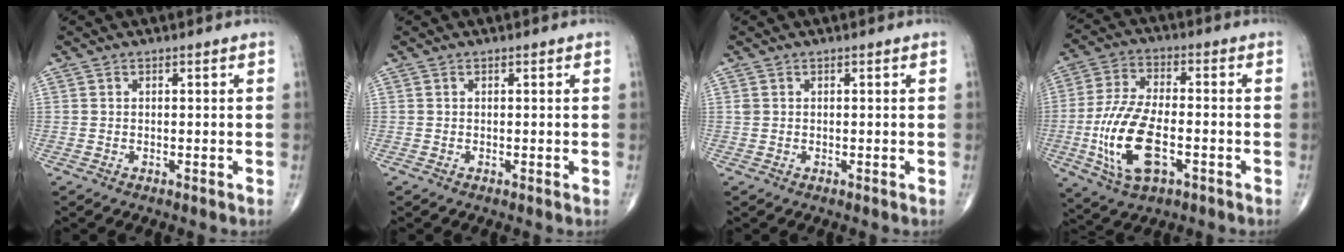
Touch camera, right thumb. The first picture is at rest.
{"total": 0.0}
{"total": 0.6, "force": [0.2, 0.5, 0.3], "torque": [-0.002, 0.002, 0.003]}
{"total": 15.1, "force": [-4.0, 7.2, 12.7], "torque": [-0.262, 0.014, -0.070]}